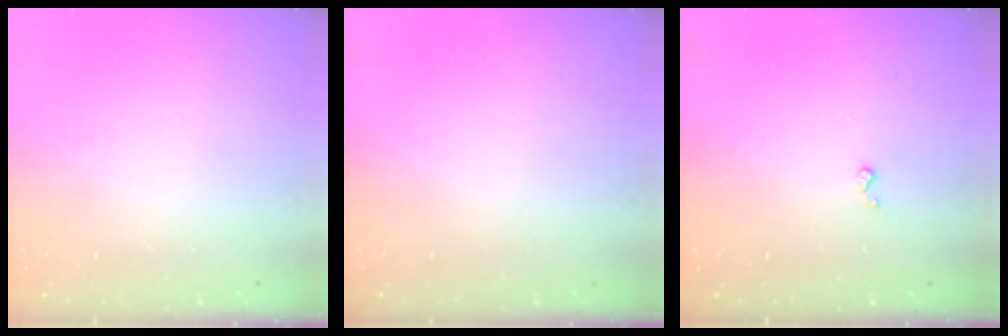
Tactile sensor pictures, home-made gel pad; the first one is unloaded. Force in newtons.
{"total": 0.0}
{"total": 2.9, "press": 2.9, "slide": 0.5}